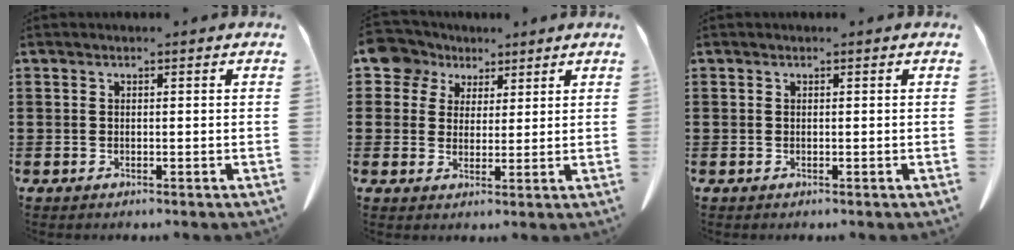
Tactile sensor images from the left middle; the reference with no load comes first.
{"total": 6.2, "force": [3.9, 4.6, 1.2], "torque": [-0.049, -0.002, 0.072]}
{"total": 0.0}